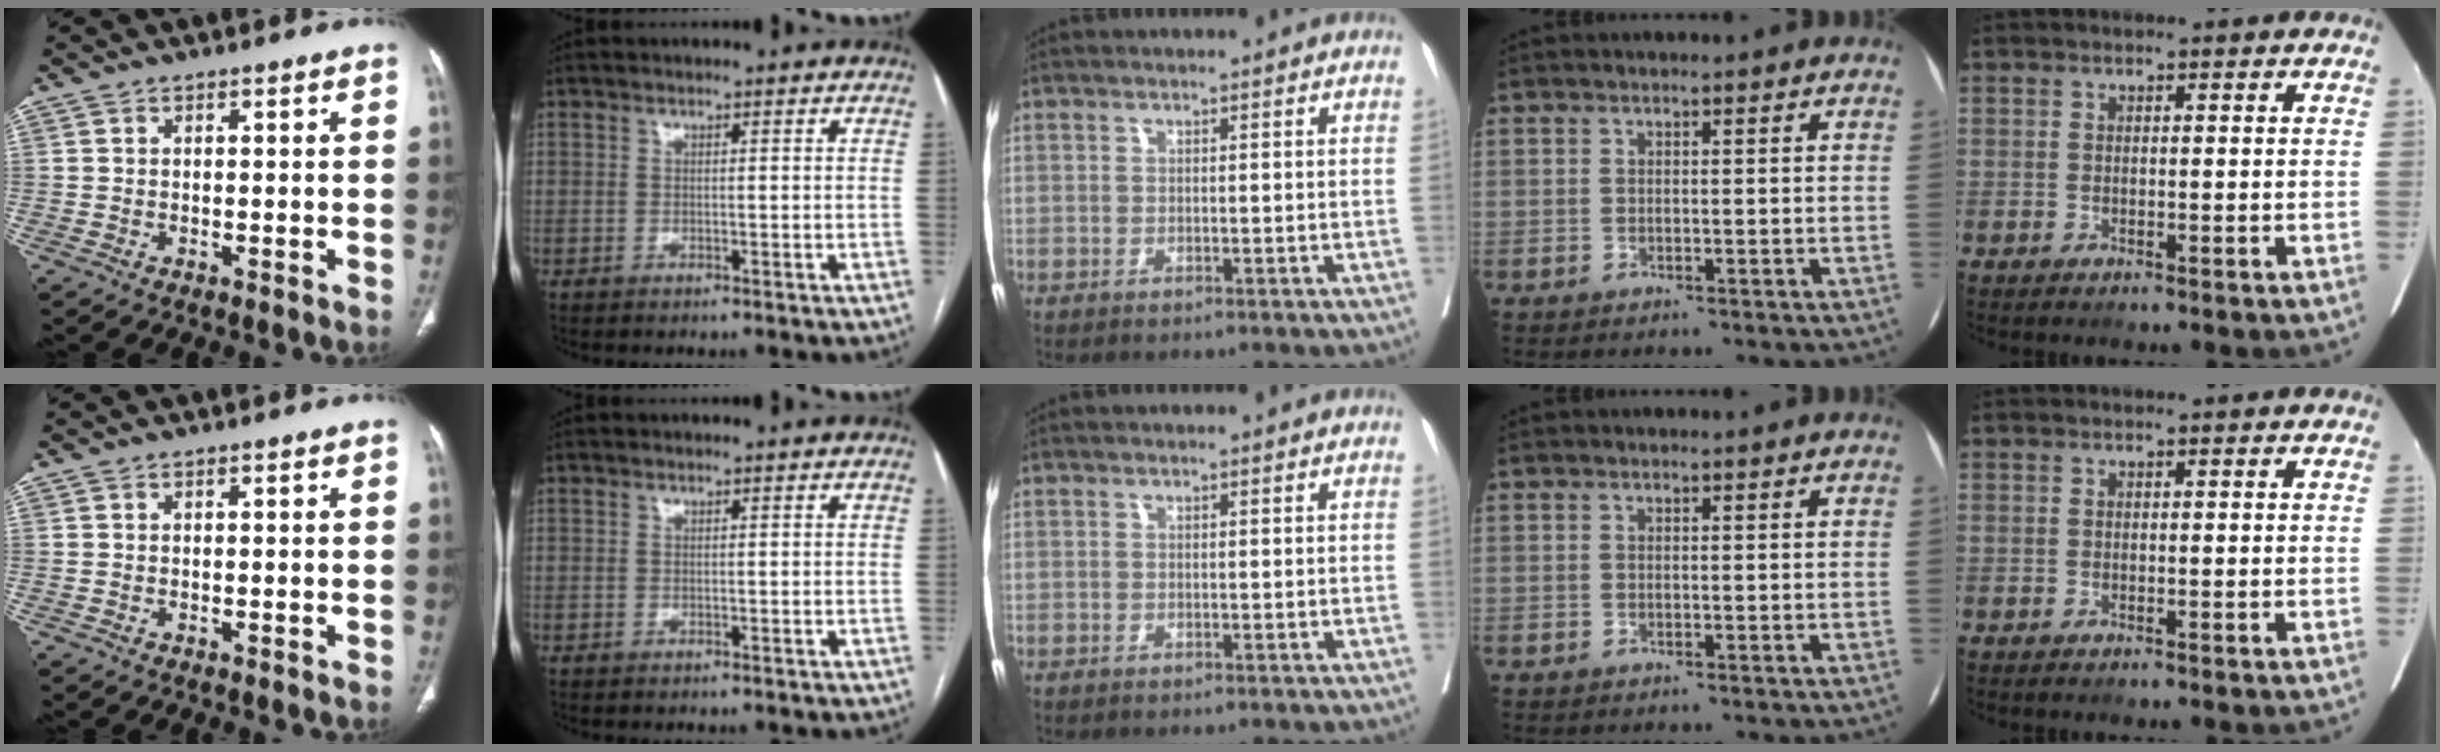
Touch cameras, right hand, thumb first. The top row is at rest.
{}